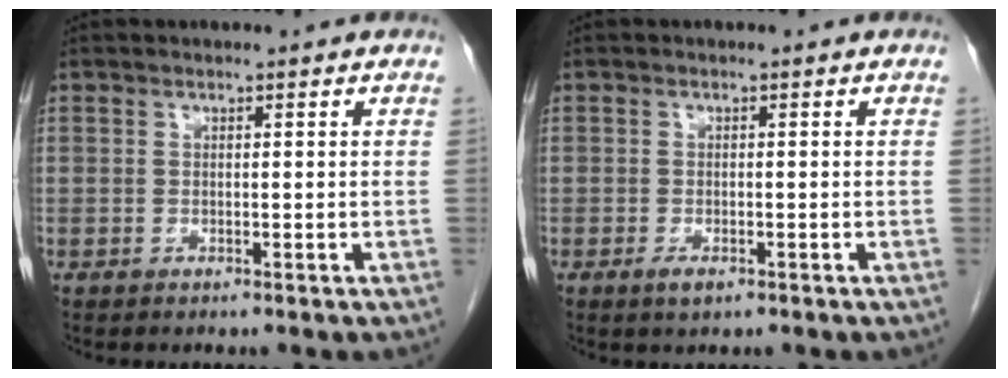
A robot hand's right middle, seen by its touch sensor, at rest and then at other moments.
{"total": 1.7, "force": [-0.9, 0.5, 1.3], "torque": [-0.027, -0.003, -0.012]}